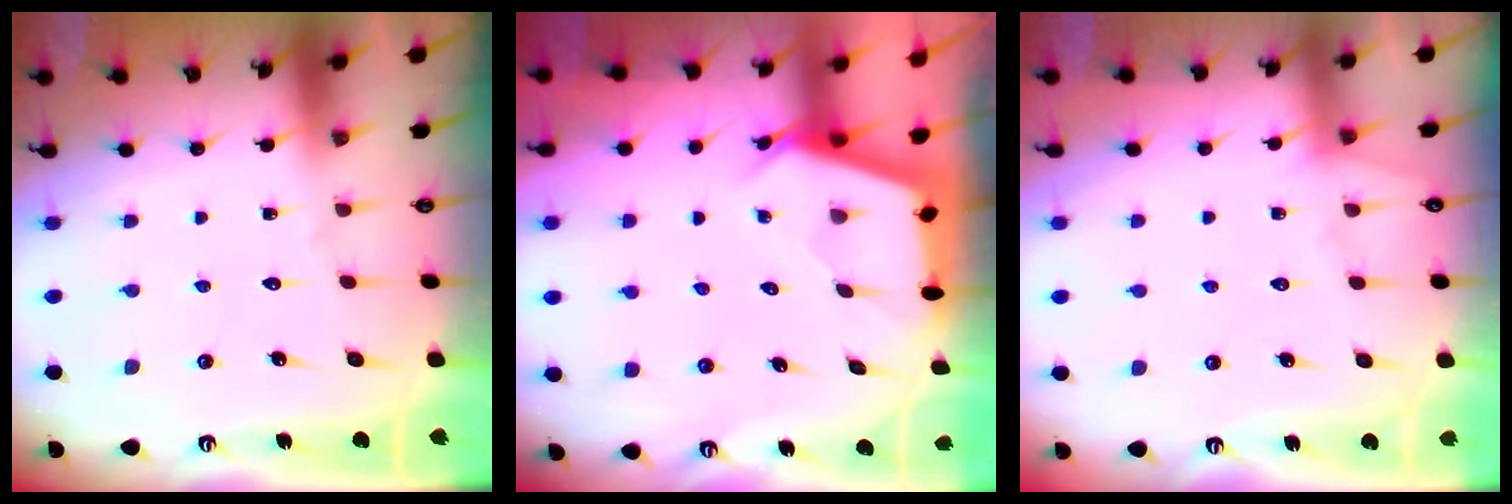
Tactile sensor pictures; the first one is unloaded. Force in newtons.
{"total": 2.9, "press": 2.9, "slide": 0.3}
{"total": 4.4, "press": 4.3, "slide": 0.5}